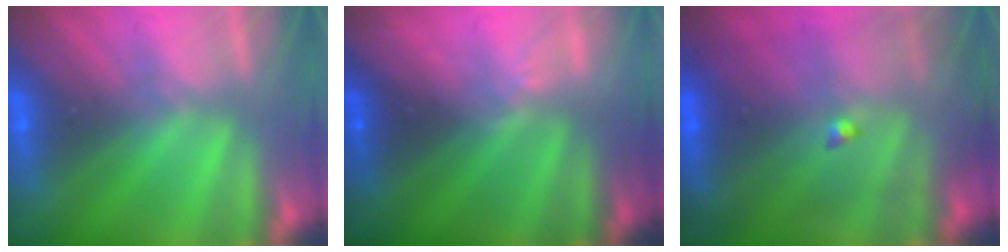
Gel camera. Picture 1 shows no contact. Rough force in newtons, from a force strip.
{"total": 1.6}
{"total": 7.6}